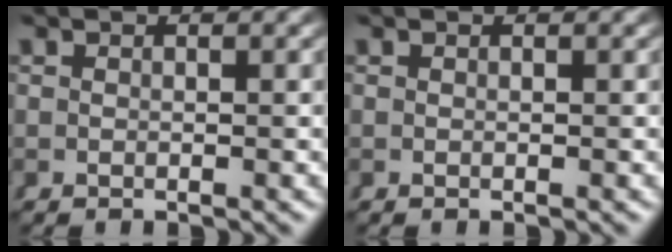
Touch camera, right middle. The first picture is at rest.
{"total": 0.0}